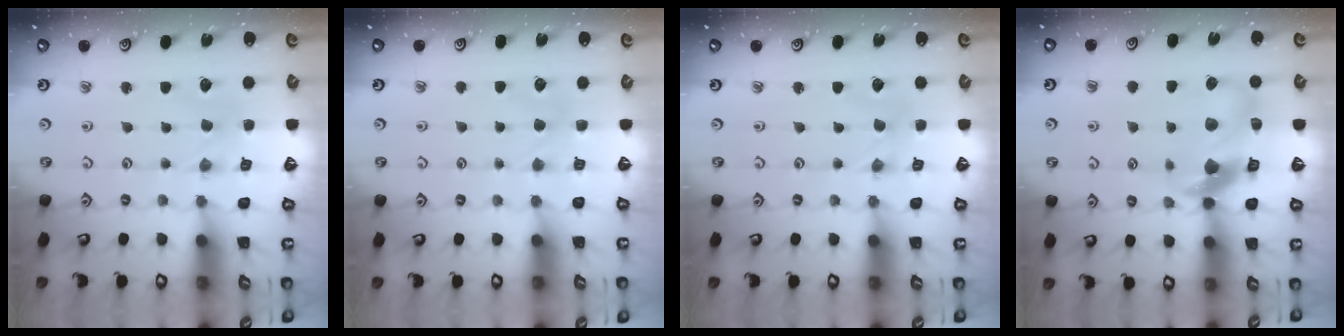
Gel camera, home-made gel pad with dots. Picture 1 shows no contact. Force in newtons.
{"total": 1.9, "press": 1.8, "slide": 0.4}
{"total": 0.0}
{"total": 11.5, "press": 11.4, "slide": 1.7}